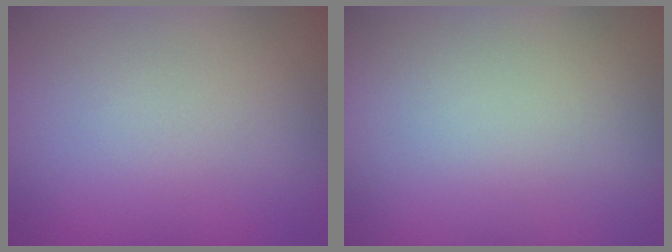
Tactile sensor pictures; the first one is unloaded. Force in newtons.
{"total": 0.0}